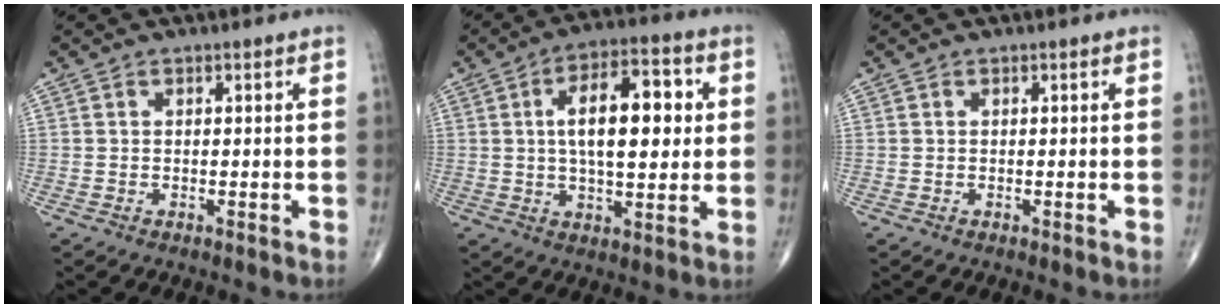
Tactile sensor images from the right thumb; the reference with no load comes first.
{"total": 14.4, "force": [2.3, 6.5, 12.7], "torque": [-0.181, 0.008, 0.034]}
{"total": 0.0}